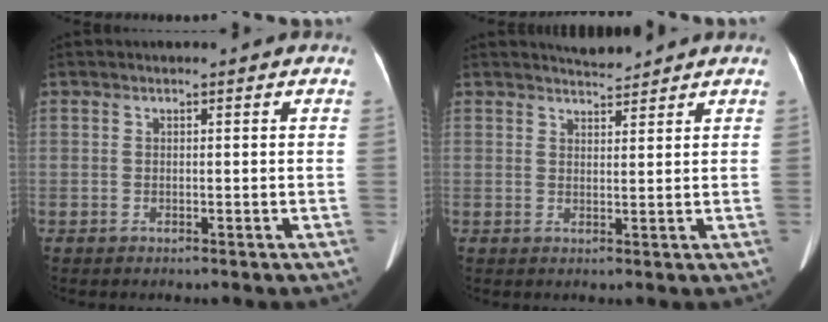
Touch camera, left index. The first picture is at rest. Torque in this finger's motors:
{"motor_torque": [-0.02, -0.29, -0.23, -0.10]}